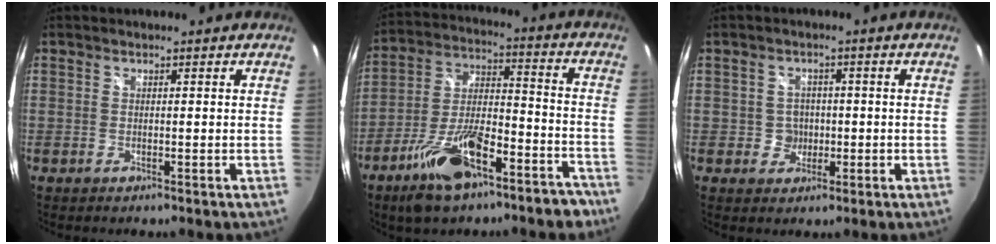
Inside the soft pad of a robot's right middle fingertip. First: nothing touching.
{"total": 18.4, "force": [-12.6, 6.9, 11.6], "torque": [-0.203, 0.009, -0.196]}
{"total": 3.5, "force": [-0.6, 3.4, 0.5], "torque": [-0.010, 0.007, -0.006]}